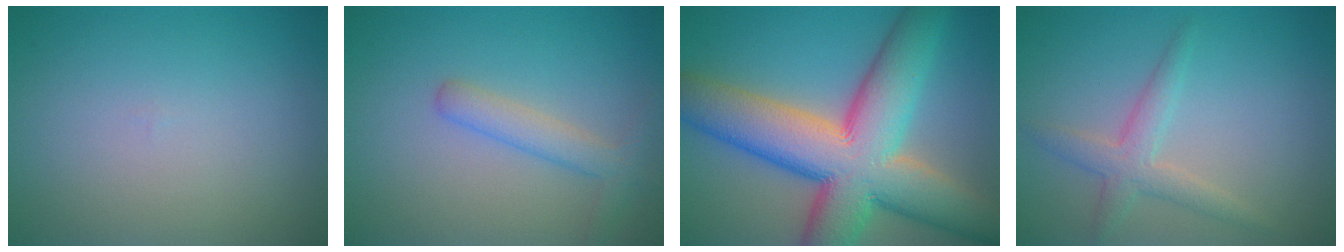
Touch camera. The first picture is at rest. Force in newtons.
{"total": 2.6, "press": 2.6, "slide": 0.1}
{"total": 14.1, "press": 14.1, "slide": 0.8}
{"total": 2.7, "press": 2.7, "slide": 0.2}